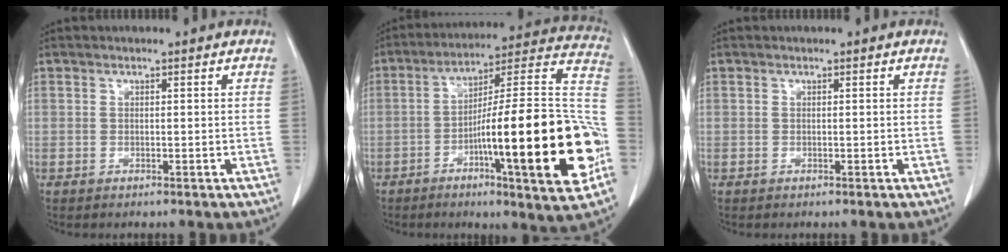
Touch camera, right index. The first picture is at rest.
{"total": 26.2, "force": [-7.1, 2.0, 25.2], "torque": [-0.310, 0.006, -0.110]}
{"total": 0.0}